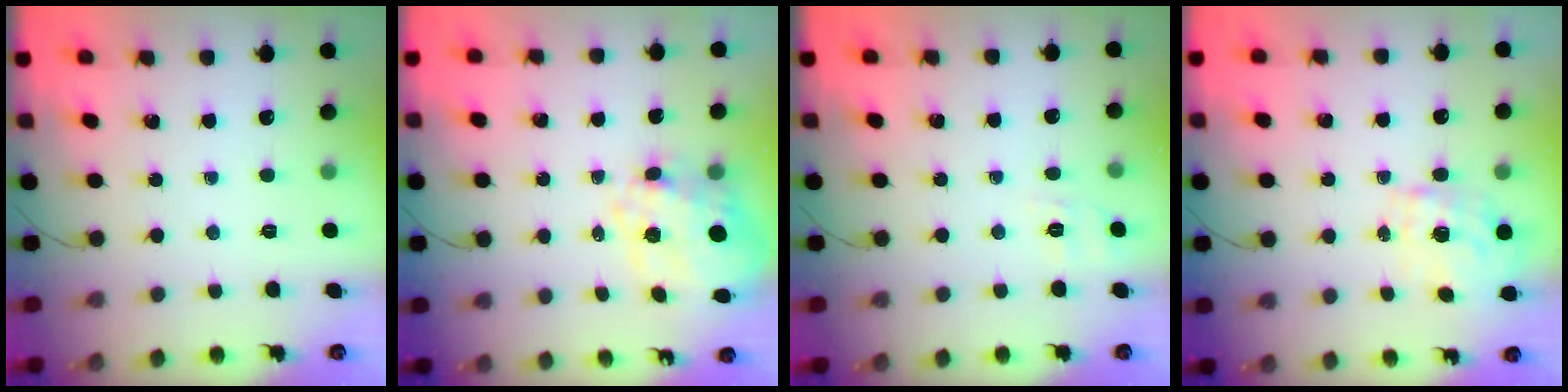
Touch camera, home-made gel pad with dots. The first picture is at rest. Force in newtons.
{"total": 12.3, "press": 12.0, "slide": 2.7}
{"total": 1.9, "press": 0.4, "slide": 1.9}
{"total": 0.9, "press": 0.7, "slide": 0.6}